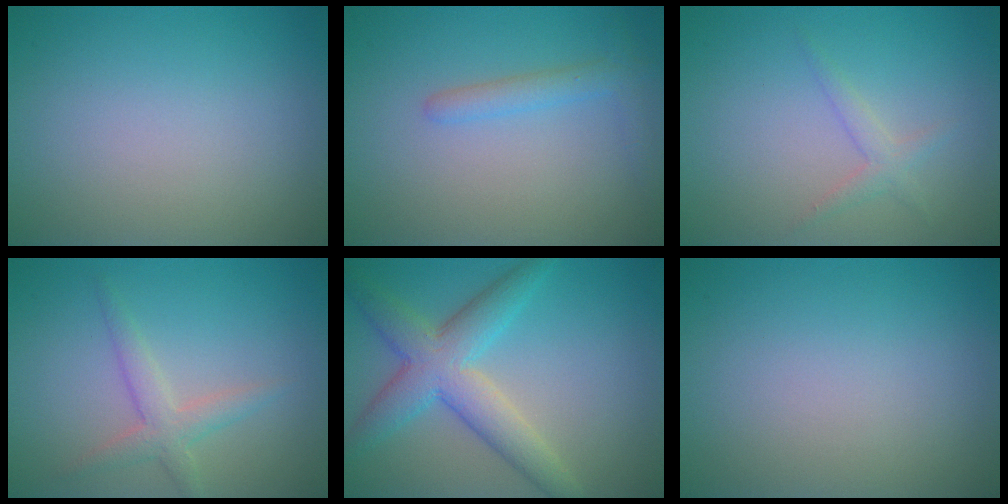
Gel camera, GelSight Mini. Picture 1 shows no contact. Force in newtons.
{"total": 2.0, "press": 2.0, "slide": 0.2}
{"total": 1.4, "press": 1.4, "slide": 0.1}
{"total": 2.5, "press": 2.5, "slide": 0.1}
{"total": 5.9, "press": 5.9, "slide": 0.1}
{"total": 0.0}